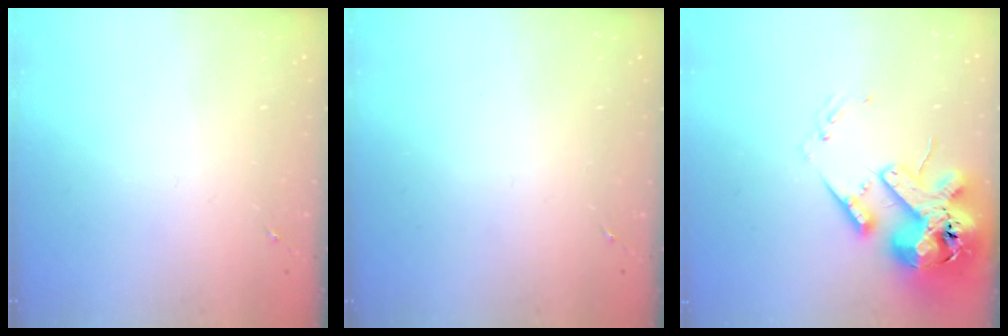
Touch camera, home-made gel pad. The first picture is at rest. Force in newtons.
{"total": 0.0}
{"total": 18.6, "press": 18.4, "slide": 3.2}